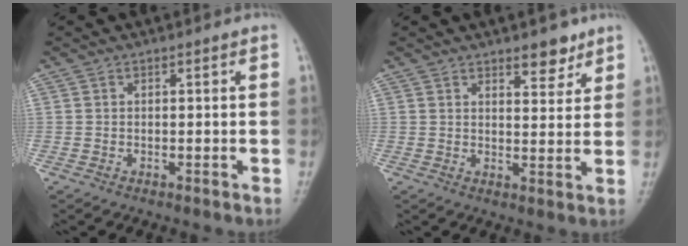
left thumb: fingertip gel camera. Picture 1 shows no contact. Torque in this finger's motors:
{"motor_torque": [3.08, 1.93, 0.40, -0.23, 0.09]}